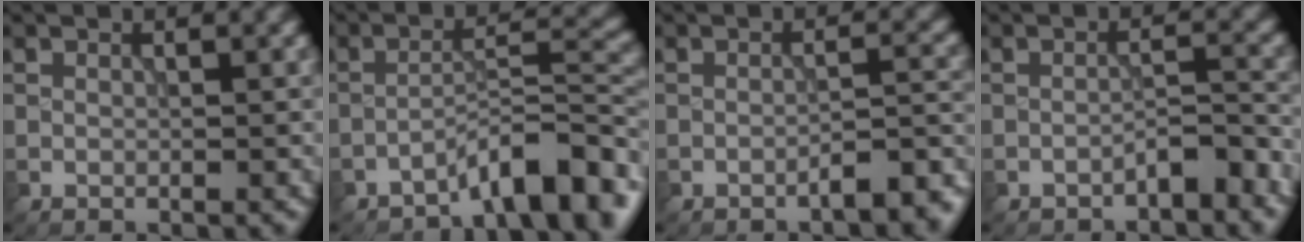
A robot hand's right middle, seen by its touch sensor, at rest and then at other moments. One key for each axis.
{"total": 6.4, "fx": -4.6, "fy": 1.5, "fz": 4.2, "tx": -0.062, "ty": 0.013, "tz": -0.076}
{"total": 4.1, "fx": -2.7, "fy": 1.1, "fz": 2.9, "tx": -0.032, "ty": 0.008, "tz": -0.040}
{"total": 2.3, "fx": -1.7, "fy": 0.5, "fz": 1.5, "tx": -0.020, "ty": 0.014, "tz": -0.030}